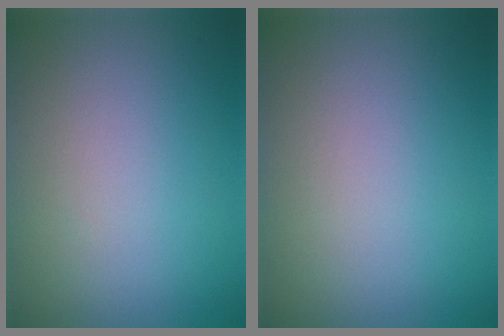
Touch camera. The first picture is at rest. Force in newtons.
{"total": 0.0}